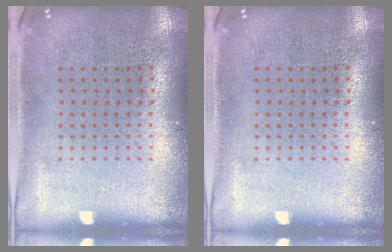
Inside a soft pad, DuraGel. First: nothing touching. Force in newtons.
{"total": 0.0}